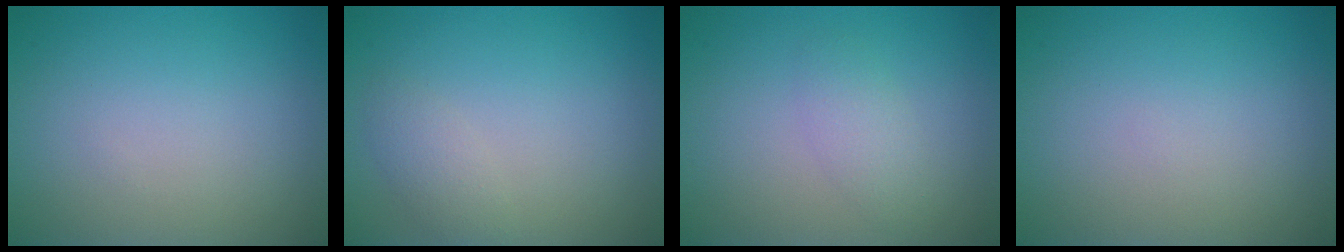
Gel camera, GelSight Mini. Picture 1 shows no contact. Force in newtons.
{"total": 1.5, "press": 1.5, "slide": 0.1}
{"total": 1.7, "press": 1.7, "slide": 0.1}
{"total": 0.0}